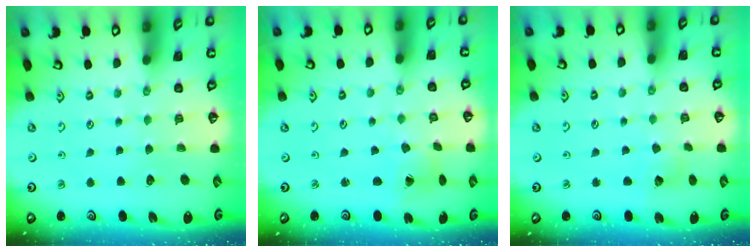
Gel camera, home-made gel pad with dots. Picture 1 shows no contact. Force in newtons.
{"total": 1.0, "press": 1.0, "slide": 0.1}
{"total": 3.8, "press": 3.7, "slide": 0.5}